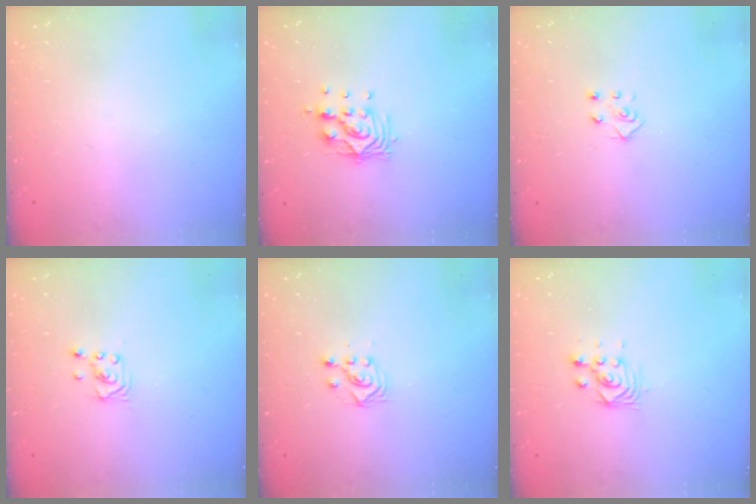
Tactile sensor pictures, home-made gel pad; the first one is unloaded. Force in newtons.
{"total": 9.7, "press": 9.6, "slide": 0.8}
{"total": 4.6, "press": 4.6, "slide": 0.4}
{"total": 2.2, "press": 2.2, "slide": 0.2}
{"total": 3.3, "press": 3.2, "slide": 0.8}
{"total": 2.8, "press": 2.8, "slide": 0.2}